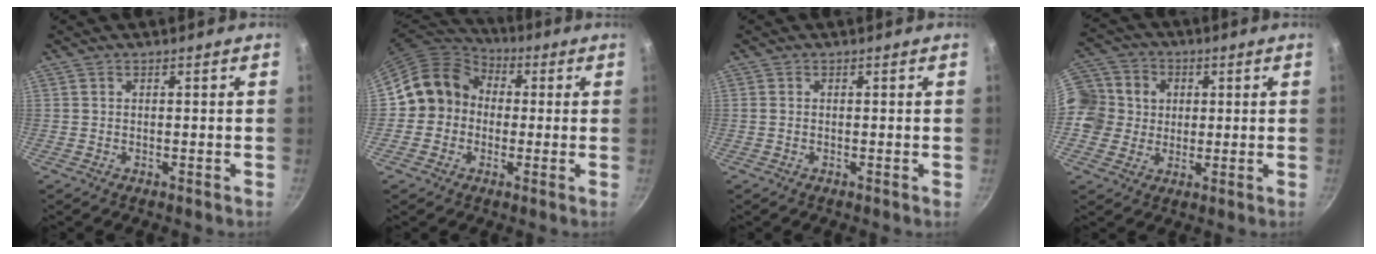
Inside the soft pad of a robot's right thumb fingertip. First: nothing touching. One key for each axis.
{"total": 12.0, "fx": 0.3, "fy": 10.8, "fz": 5.2, "tx": -0.054, "ty": 0.032, "tz": -0.016}
{"total": 0.6, "fx": -0.1, "fy": 0.4, "fz": 0.5, "tx": -0.010, "ty": 0.001, "tz": -0.004}
{"total": 14.8, "fx": 2.1, "fy": 13.4, "fz": 5.9, "tx": -0.118, "ty": 0.023, "tz": 0.030}